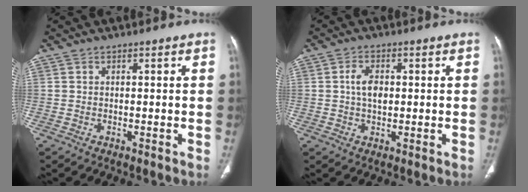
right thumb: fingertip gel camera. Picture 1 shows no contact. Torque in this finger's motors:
{"motor_torque": [2.44, 2.28, 0.29, -0.19, 0.11]}